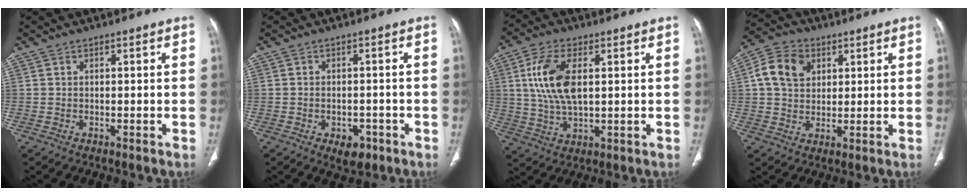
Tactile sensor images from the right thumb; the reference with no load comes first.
{"total": 4.3, "force": [-2.2, 2.8, 2.5], "torque": [-0.023, 0.010, -0.022]}
{"total": 11.3, "force": [2.4, 5.6, 9.5], "torque": [-0.198, -0.002, 0.048]}
{"total": 9.4, "force": [2.9, 7.2, 5.2], "torque": [-0.083, 0.002, 0.049]}